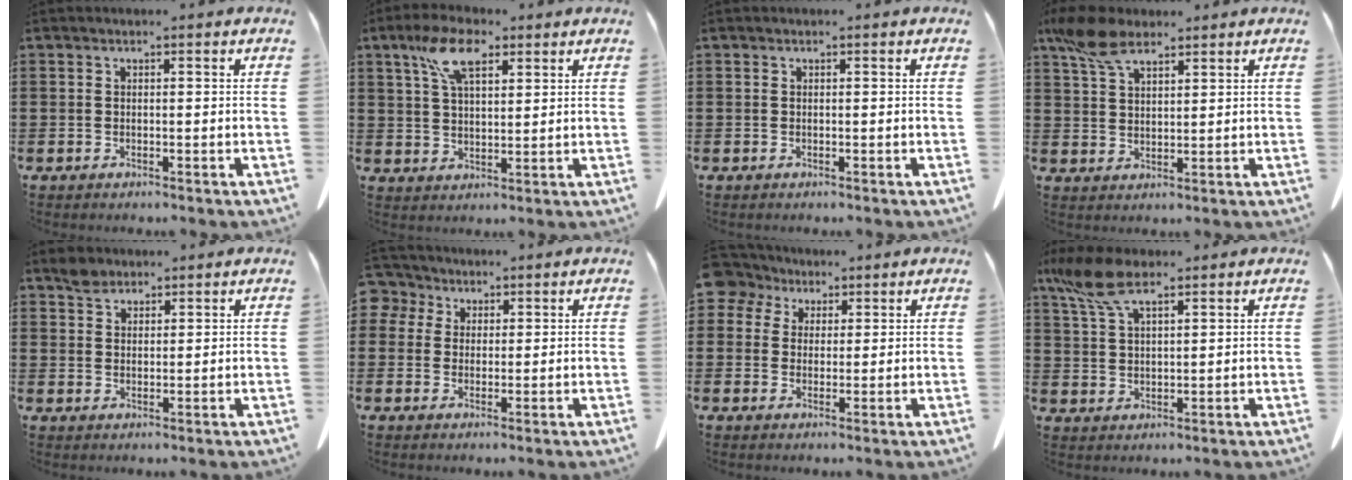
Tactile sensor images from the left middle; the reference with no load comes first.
{"total": 8.0, "force": [4.5, 3.3, 5.7], "torque": [-0.127, 0.011, 0.083]}
{"total": 0.0}
{"total": 7.7, "force": [5.3, 3.1, 4.7], "torque": [-0.107, -0.002, 0.100]}
{"total": 2.8, "force": [2.4, 1.4, 0.7], "torque": [-0.011, -0.001, 0.045]}
{"total": 3.8, "force": [2.1, 3.0, 0.6], "torque": [-0.023, 0.006, 0.037]}
{"total": 4.7, "force": [3.0, 3.5, 1.2], "torque": [-0.038, 0.007, 0.053]}
{"total": 8.0, "force": [5.1, 2.8, 5.5], "torque": [-0.133, -0.008, 0.093]}